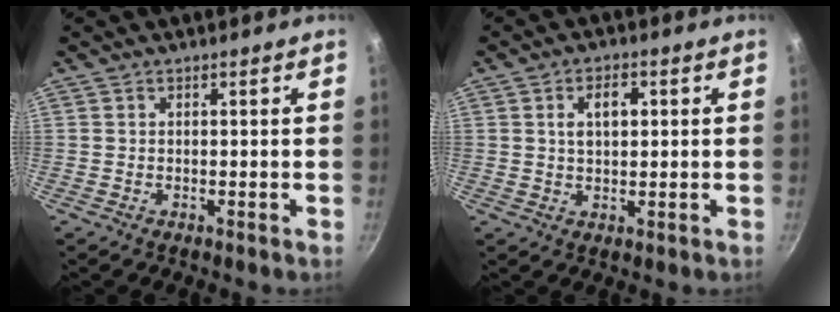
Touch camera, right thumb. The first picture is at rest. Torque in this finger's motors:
{"motor_torque": [-0.50, 0.70, 0.22, 0.04, 0.06]}